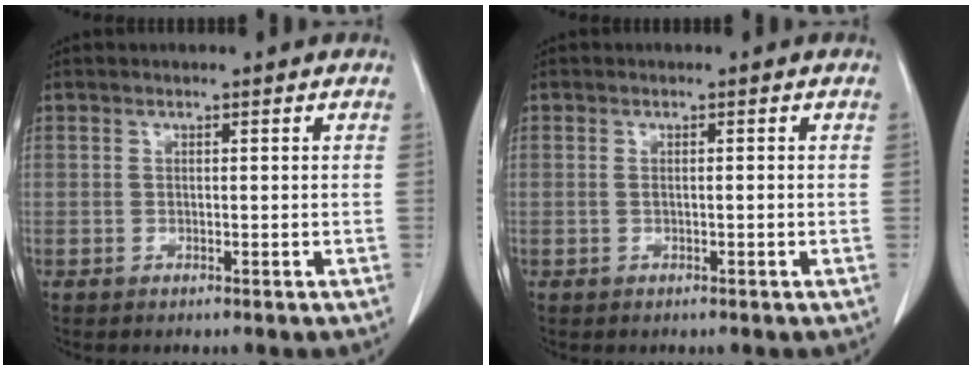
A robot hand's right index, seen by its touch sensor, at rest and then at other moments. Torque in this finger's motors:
{"motor_torque": [-0.04, -0.01, -0.03, -0.01]}